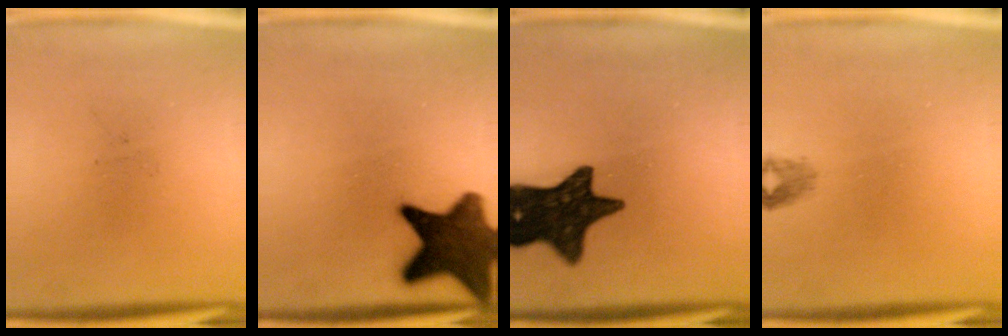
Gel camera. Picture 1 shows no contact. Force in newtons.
{"total": 14.4}
{"total": 15.5}
{"total": 1.2}